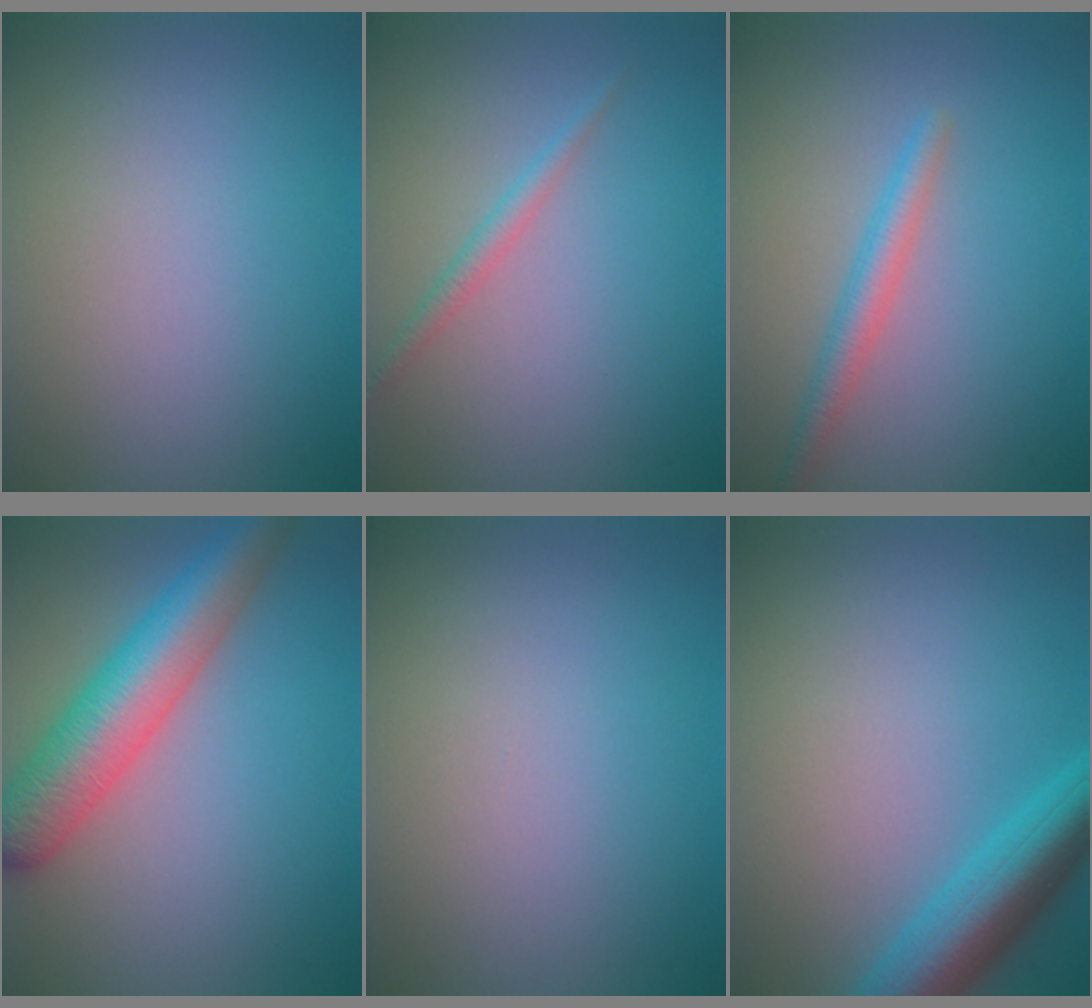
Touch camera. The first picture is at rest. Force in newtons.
{"total": 1.4, "press": 1.4, "slide": 0.1}
{"total": 2.4, "press": 2.4, "slide": 0.1}
{"total": 7.2, "press": 7.2, "slide": 0.2}
{"total": 0.0}
{"total": 6.2, "press": 6.2, "slide": 0.4}